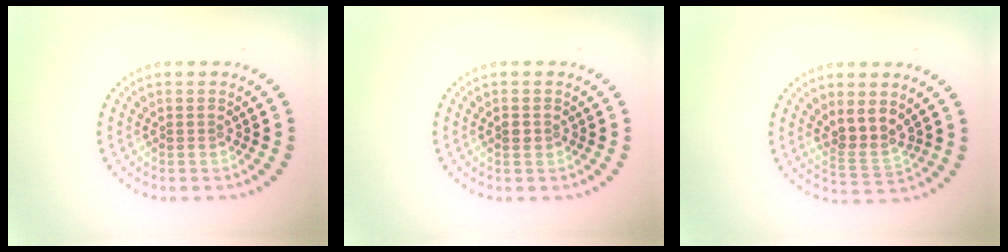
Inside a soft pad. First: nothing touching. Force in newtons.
{"total": 0.9, "press": 0.9, "slide": 0.1}
{"total": 2.9, "press": 2.5, "slide": 1.5}